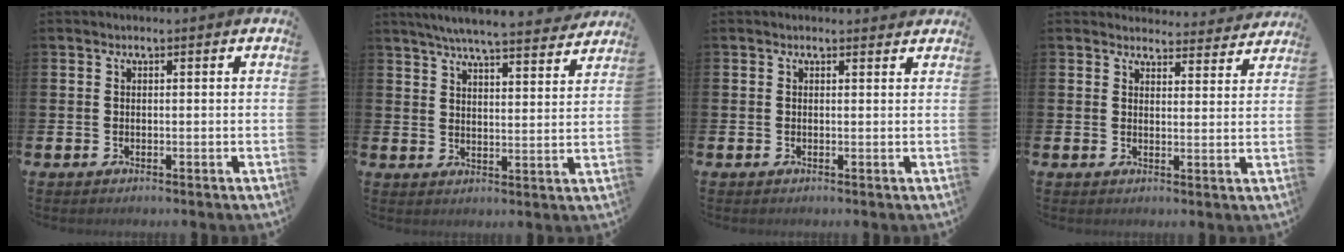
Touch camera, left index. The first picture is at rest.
{"total": 6.5, "force": [6.2, 0.1, 2.0], "torque": [-0.048, -0.039, 0.105]}
{"total": 0.6, "force": [0.5, 0.2, 0.2], "torque": [0.002, -0.002, 0.007]}
{"total": 3.8, "force": [3.7, 0.7, 0.0], "torque": [0.000, -0.028, 0.065]}